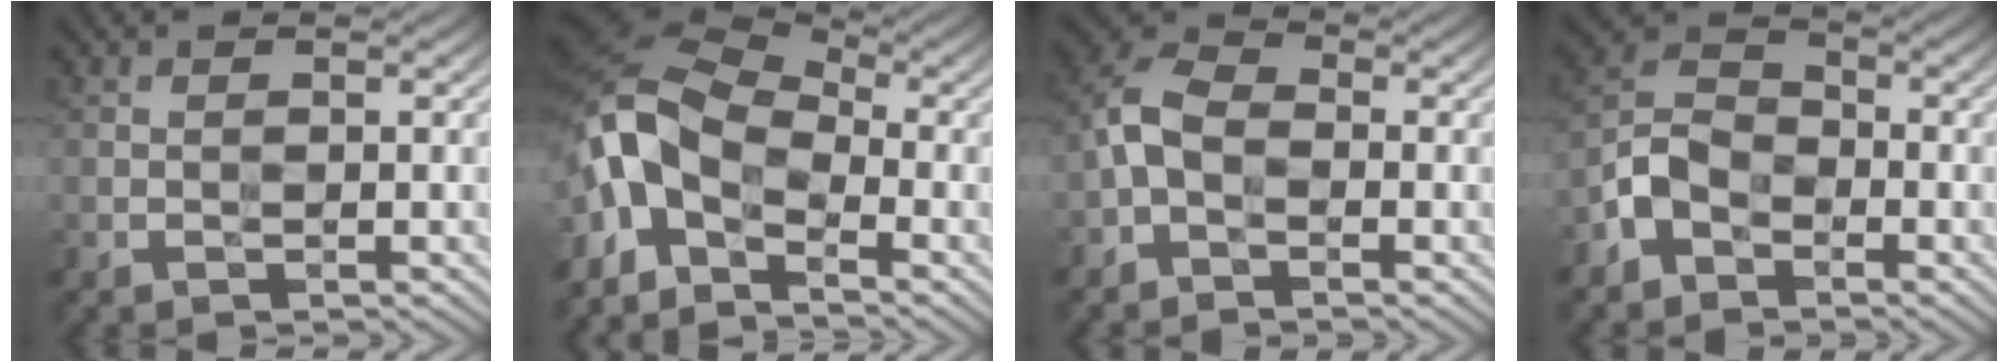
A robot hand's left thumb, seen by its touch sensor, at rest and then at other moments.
{"total": 10.7, "force": [-3.4, 5.3, 8.6], "torque": [-0.188, 0.009, -0.091]}
{"total": 4.8, "force": [-1.6, 3.1, 3.3], "torque": [-0.082, 0.010, -0.045]}
{"total": 5.6, "force": [-3.2, 3.7, 2.8], "torque": [-0.060, 0.006, -0.079]}